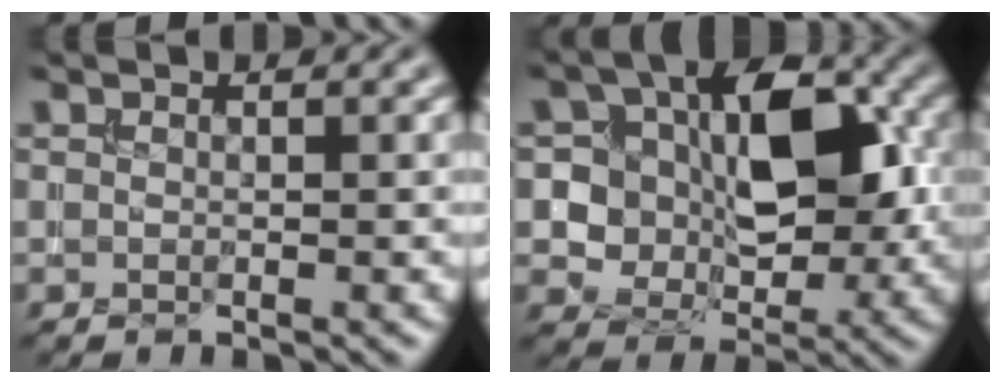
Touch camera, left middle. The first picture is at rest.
{"total": 9.5, "force": [0.6, 6.4, 7.0], "torque": [-0.102, 0.006, 0.006]}